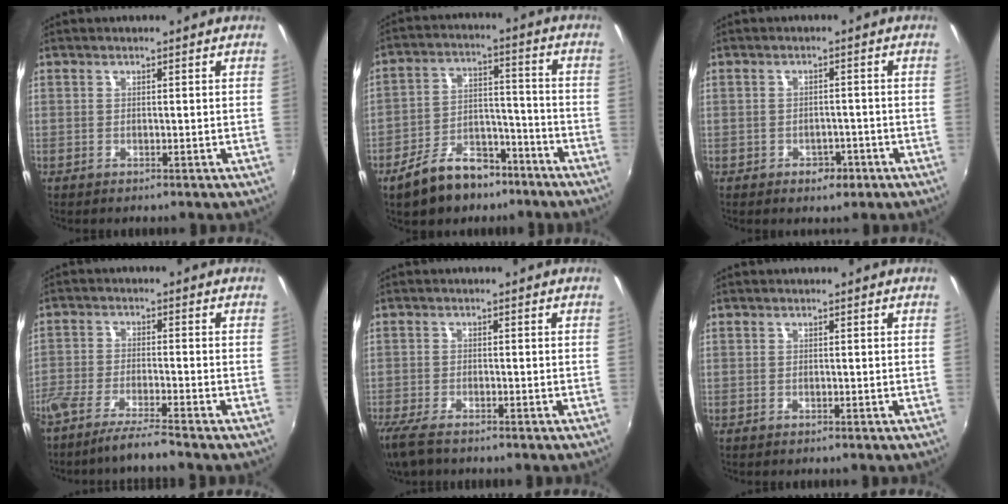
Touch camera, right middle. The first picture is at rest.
{"total": 12.8, "force": [-8.9, 7.1, 5.9], "torque": [-0.123, 0.019, -0.127]}
{"total": 3.3, "force": [-1.8, 2.4, 1.4], "torque": [-0.028, -0.001, -0.021]}
{"total": 7.5, "force": [-6.4, -0.4, 3.8], "torque": [-0.091, -0.019, -0.117]}
{"total": 7.1, "force": [-5.4, 2.0, 4.0], "torque": [-0.103, -0.032, -0.105]}
{"total": 0.0}